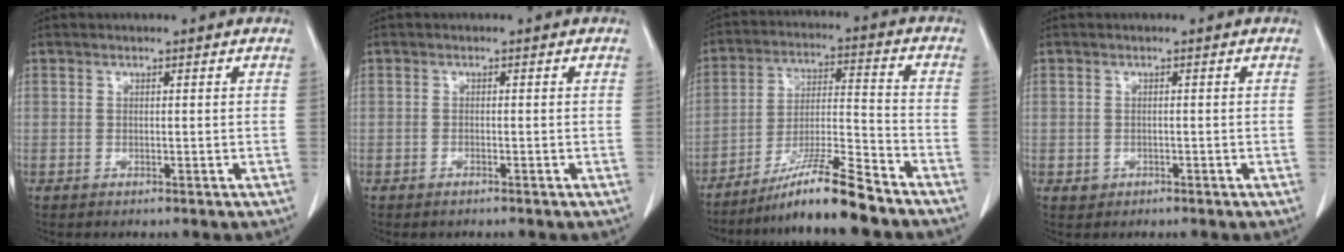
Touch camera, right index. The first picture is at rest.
{"total": 0.7, "force": [-0.6, 0.2, 0.3], "torque": [-0.012, -0.002, -0.008]}
{"total": 11.7, "force": [-9.4, -0.5, 6.9], "torque": [-0.124, -0.012, -0.167]}
{"total": 1.3, "force": [-0.5, 1.2, 0.1], "torque": [-0.003, 0.004, -0.006]}